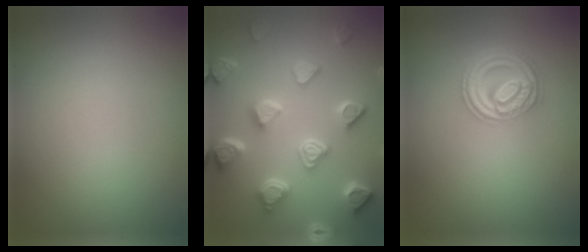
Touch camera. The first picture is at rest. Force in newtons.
{"total": 7.0, "press": 5.5, "slide": 4.4}
{"total": 4.5, "press": 3.4, "slide": 2.9}